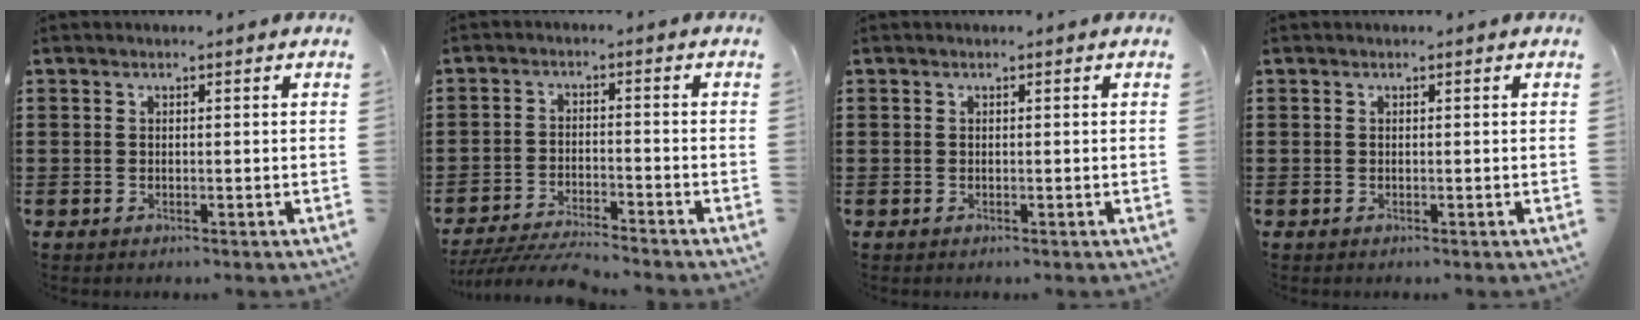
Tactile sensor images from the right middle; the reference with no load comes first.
{"total": 5.0, "force": [-4.8, 0.2, 1.4], "torque": [-0.030, -0.008, -0.097]}
{"total": 0.0}
{"total": 0.0}